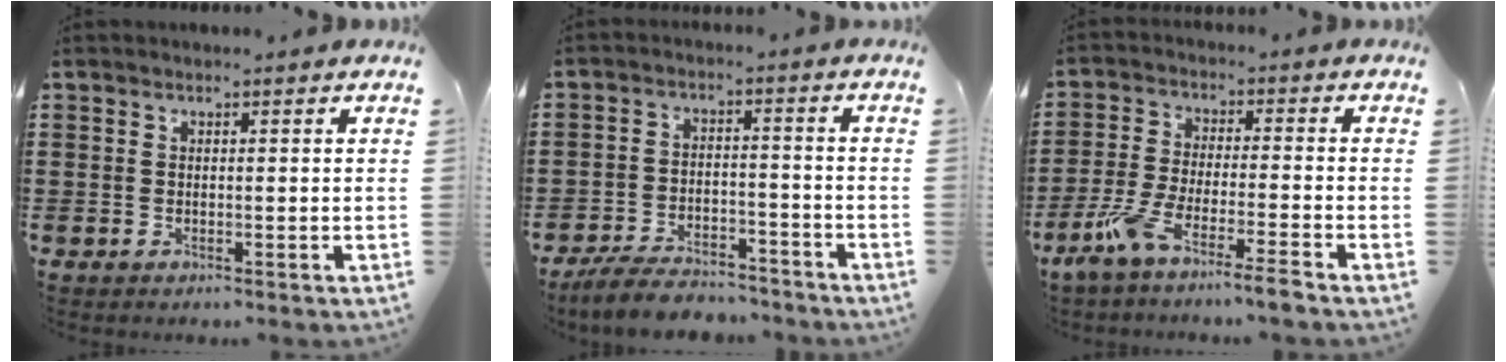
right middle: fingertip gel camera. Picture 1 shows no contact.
{"total": 6.2, "force": [-5.9, 1.1, 1.5], "torque": [-0.034, 0.010, -0.114]}
{"total": 6.9, "force": [-5.7, 0.0, 3.9], "torque": [-0.096, -0.017, -0.113]}